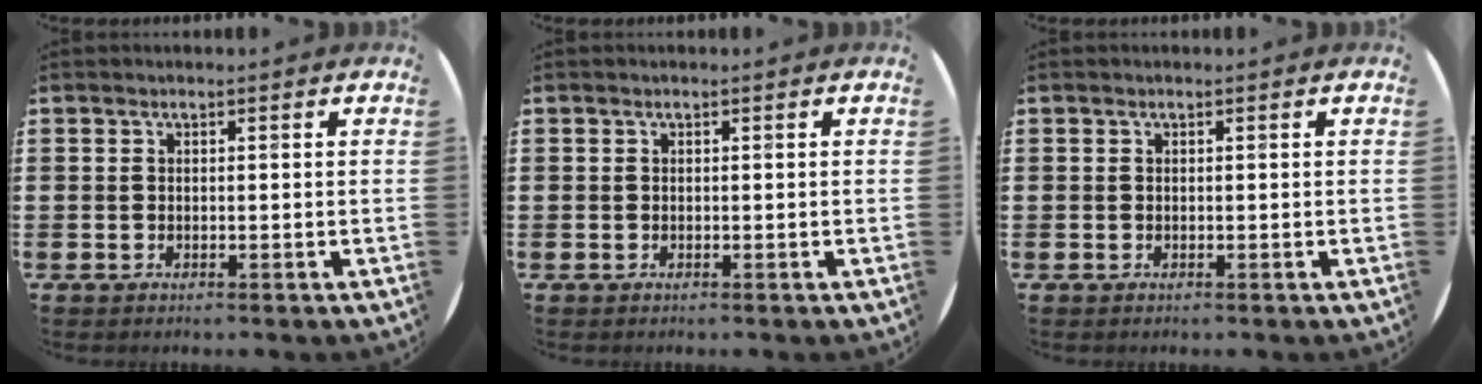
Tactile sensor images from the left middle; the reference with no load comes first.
{"total": 0.0}
{"total": 0.0}